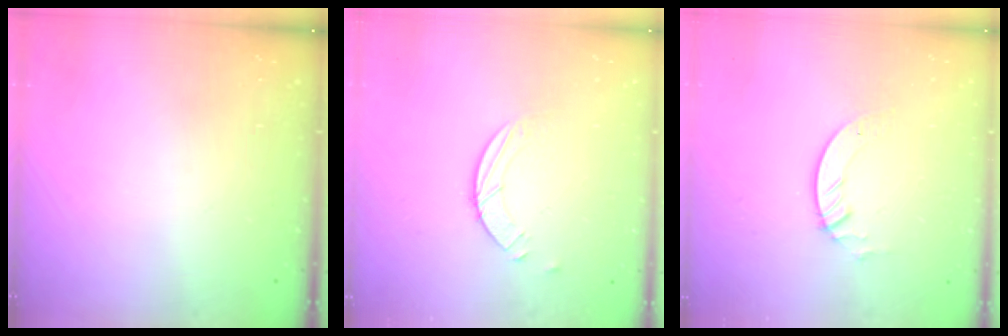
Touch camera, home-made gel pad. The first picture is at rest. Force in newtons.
{"total": 2.6, "press": 2.6, "slide": 0.3}
{"total": 3.0, "press": 3.0, "slide": 0.2}